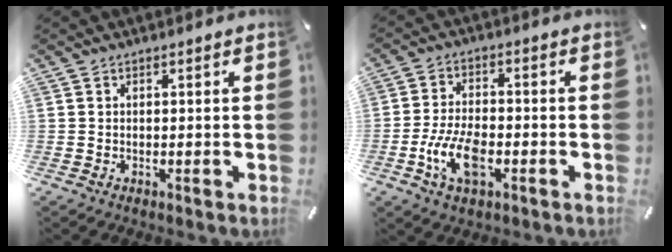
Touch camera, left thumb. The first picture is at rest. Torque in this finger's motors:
{"motor_torque": [0.66, 0.80, 0.84, -0.05, 0.21]}